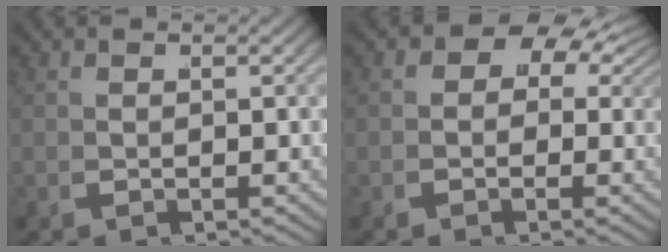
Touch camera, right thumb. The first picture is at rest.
{"total": 5.3, "force": [1.8, 3.7, 3.3], "torque": [-0.056, 0.004, 0.022]}